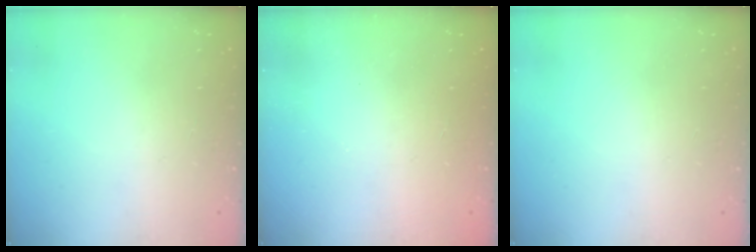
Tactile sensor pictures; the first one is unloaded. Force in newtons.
{"total": 2.5, "press": 2.4, "slide": 0.8}
{"total": 0.0}